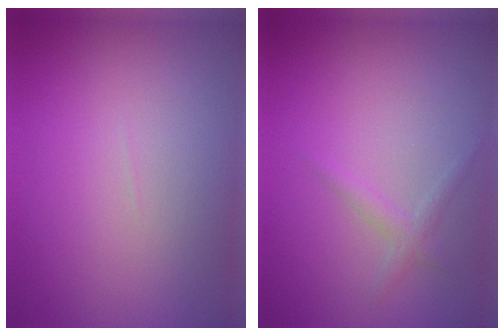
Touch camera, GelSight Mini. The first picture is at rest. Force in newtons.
{"total": 1.3, "press": 1.3, "slide": 0.0}